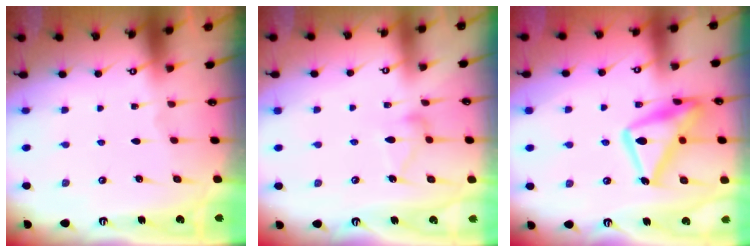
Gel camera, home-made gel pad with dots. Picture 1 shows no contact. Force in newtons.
{"total": 11.5, "press": 11.4, "slide": 0.5}
{"total": 19.2, "press": 19.2, "slide": 1.2}